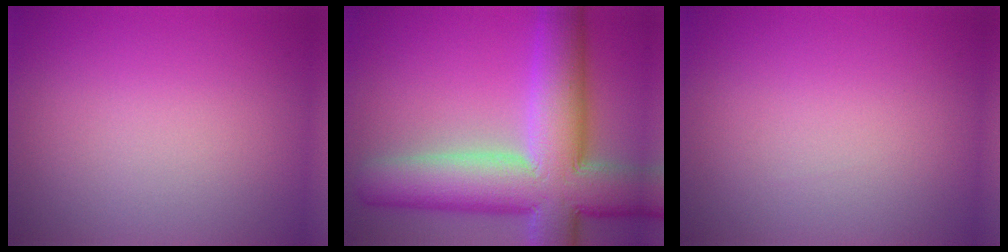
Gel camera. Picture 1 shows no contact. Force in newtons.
{"total": 13.3, "press": 13.3, "slide": 0.8}
{"total": 0.0}